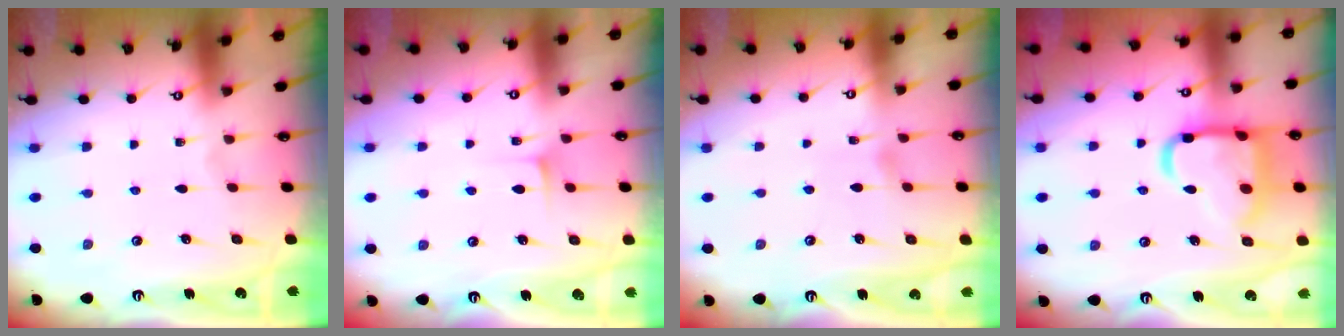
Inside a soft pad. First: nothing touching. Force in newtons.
{"total": 4.5, "press": 4.5, "slide": 0.6}
{"total": 3.6, "press": 3.6, "slide": 0.4}
{"total": 18.5, "press": 18.5, "slide": 1.7}